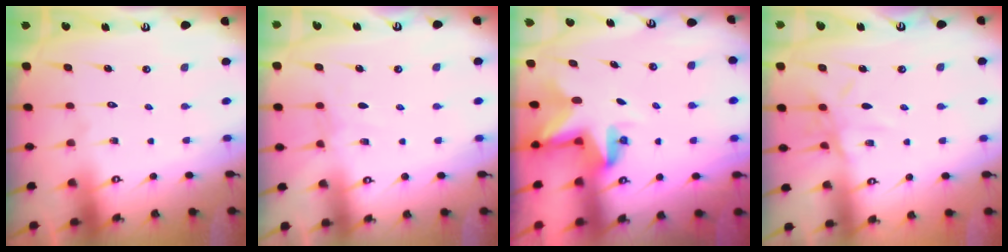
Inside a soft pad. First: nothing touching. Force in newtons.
{"total": 4.0, "press": 3.9, "slide": 0.5}
{"total": 3.5, "press": 3.5, "slide": 0.2}
{"total": 7.5, "press": 7.5, "slide": 0.4}